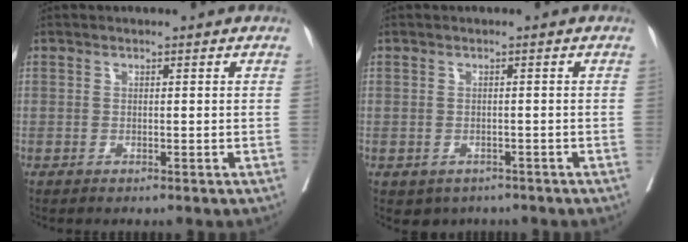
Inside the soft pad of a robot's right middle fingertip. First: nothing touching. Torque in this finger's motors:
{"motor_torque": [0.38, -0.19, 0.12, -0.01]}